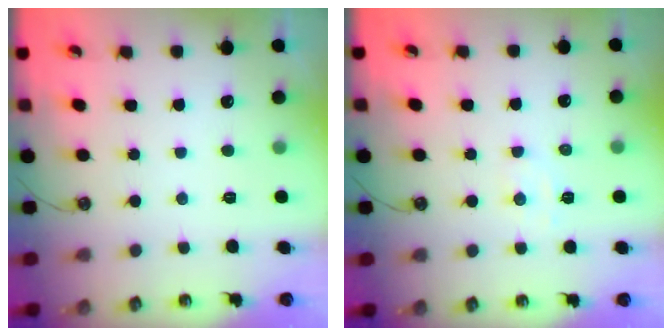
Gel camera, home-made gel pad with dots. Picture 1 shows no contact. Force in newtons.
{"total": 4.8, "press": 4.8, "slide": 0.6}